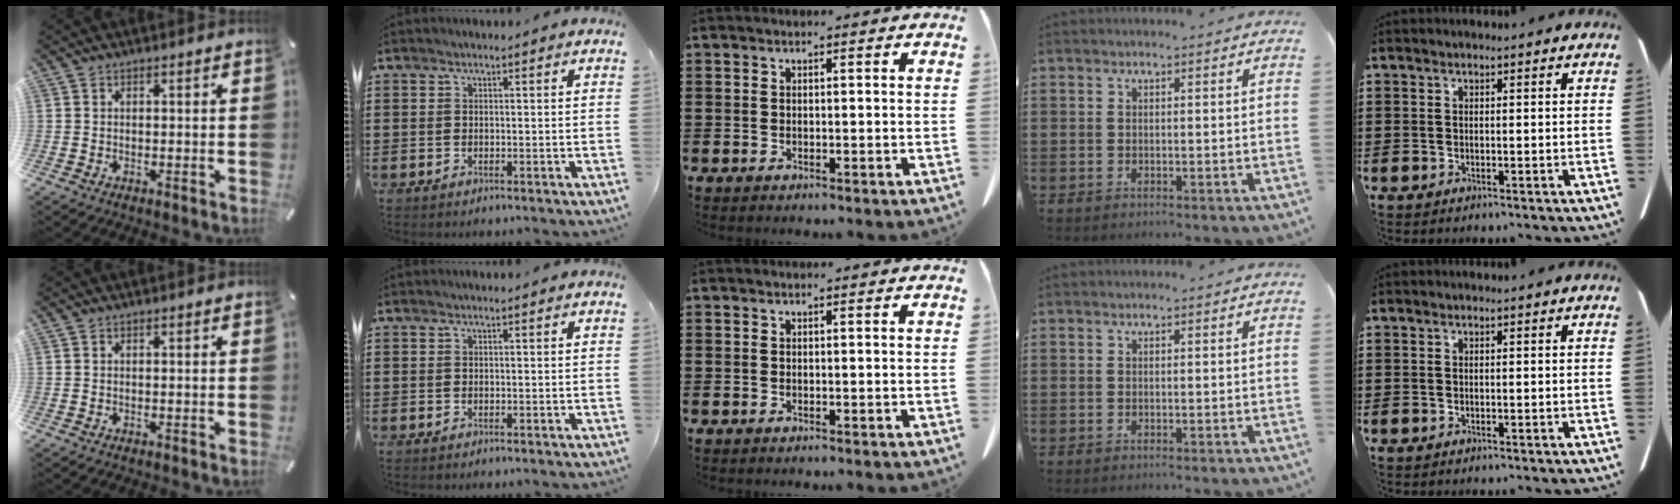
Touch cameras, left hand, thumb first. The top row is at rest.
{}